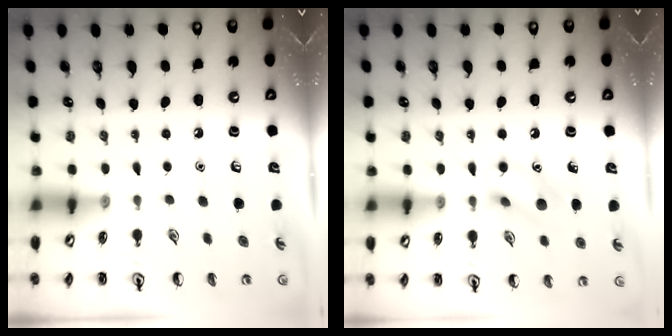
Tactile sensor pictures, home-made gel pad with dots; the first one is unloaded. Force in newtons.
{"total": 10.5, "press": 10.4, "slide": 0.9}